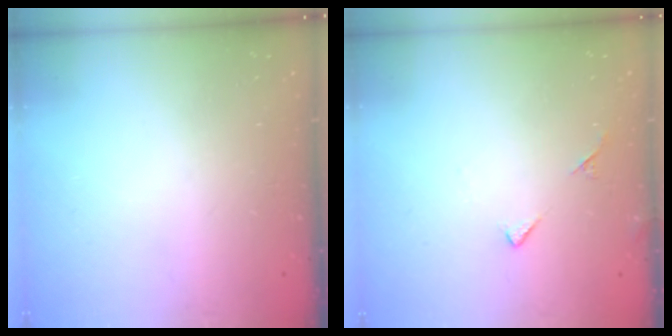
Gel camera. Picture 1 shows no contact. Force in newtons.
{"total": 6.2, "press": 6.1, "slide": 0.6}